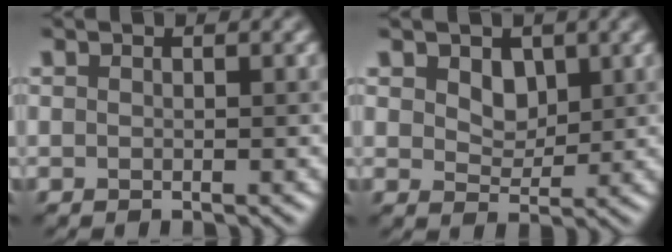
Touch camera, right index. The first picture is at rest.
{"total": 2.5, "force": [1.1, 1.8, 1.4], "torque": [-0.030, -0.006, 0.014]}